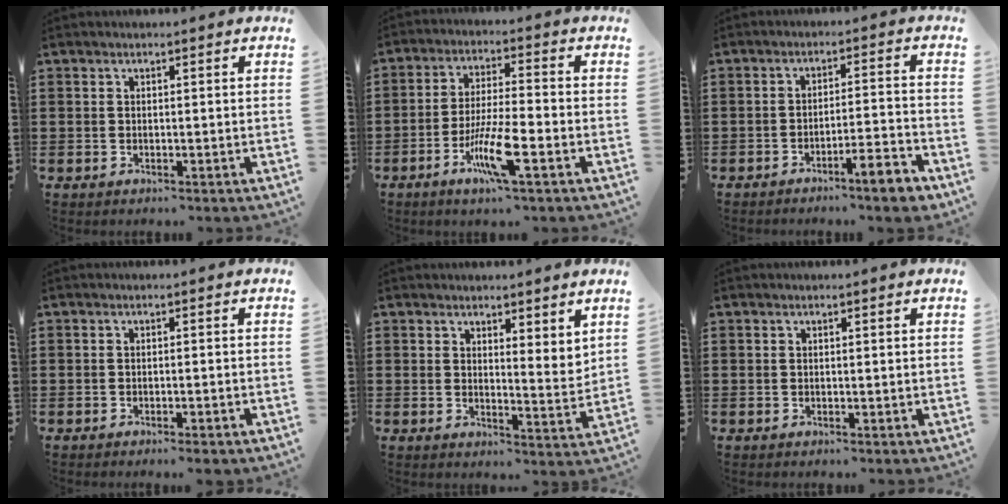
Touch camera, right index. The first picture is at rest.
{"total": 8.7, "force": [-3.9, 1.1, 7.7], "torque": [-0.155, -0.011, -0.074]}
{"total": 5.9, "force": [-4.8, 0.1, 3.4], "torque": [-0.052, -0.007, -0.087]}
{"total": 1.1, "force": [-1.0, -0.2, 0.4], "torque": [-0.009, -0.002, -0.019]}
{"total": 3.2, "force": [3.0, 0.6, 0.6], "torque": [-0.021, -0.005, 0.058]}
{"total": 0.0}